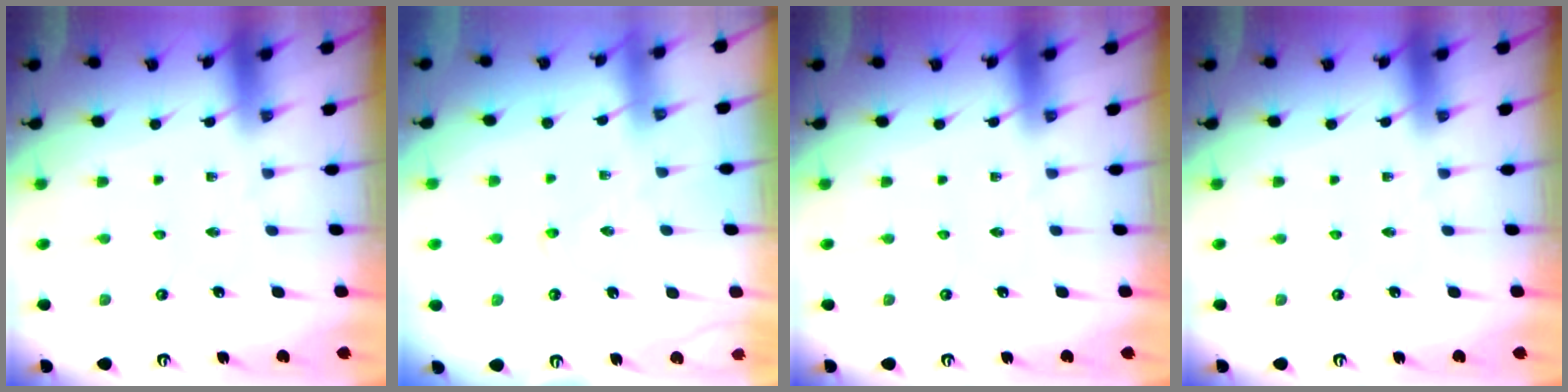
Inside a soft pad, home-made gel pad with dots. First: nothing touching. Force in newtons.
{"total": 2.2, "press": 2.2, "slide": 0.2}
{"total": 0.0}
{"total": 0.0}